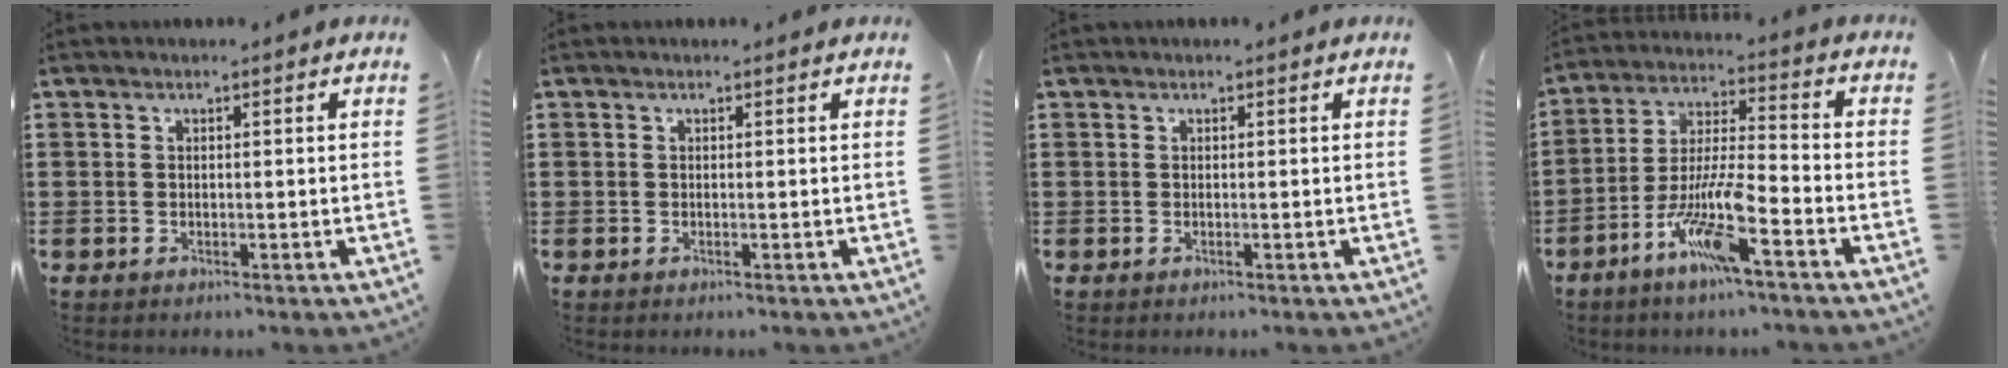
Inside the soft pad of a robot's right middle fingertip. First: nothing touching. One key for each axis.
{"total": 0.0}
{"total": 0.0}
{"total": 10.6, "fx": -6.1, "fy": 1.4, "fz": 8.5, "tx": -0.175, "ty": -0.003, "tz": -0.118}